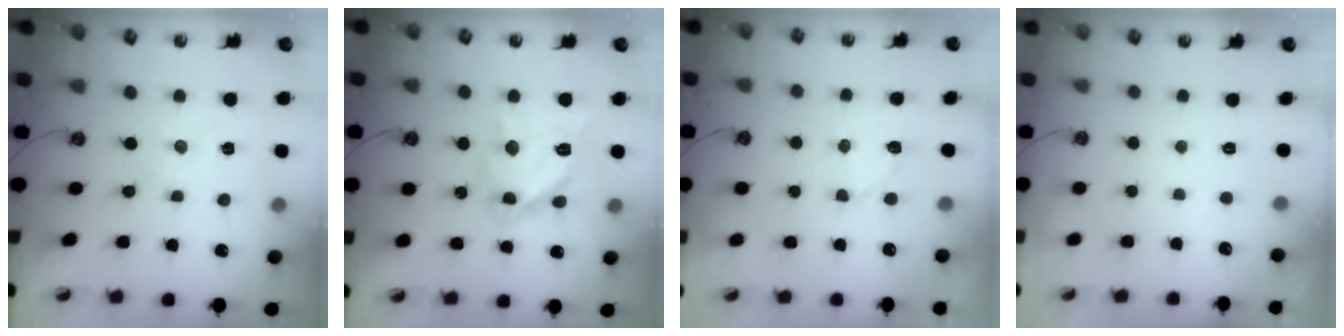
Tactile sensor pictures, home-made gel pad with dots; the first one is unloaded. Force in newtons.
{"total": 15.0, "press": 14.9, "slide": 1.2}
{"total": 5.3, "press": 5.2, "slide": 0.4}
{"total": 0.0}